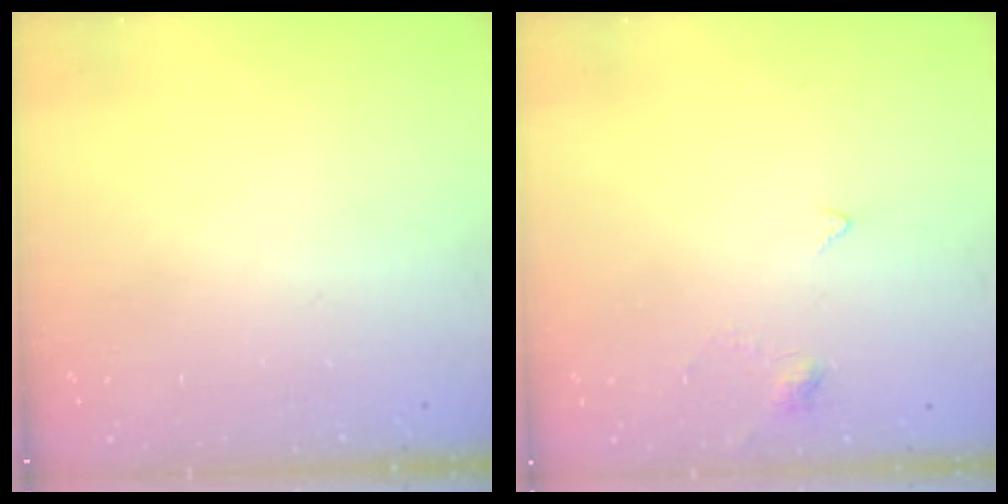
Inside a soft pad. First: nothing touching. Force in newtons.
{"total": 2.4, "press": 2.4, "slide": 0.5}